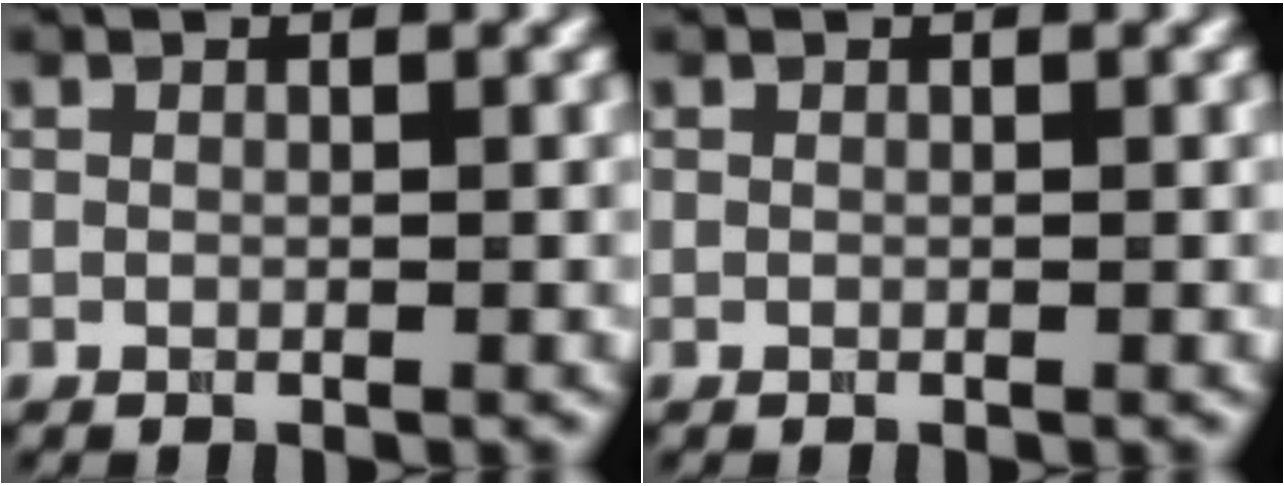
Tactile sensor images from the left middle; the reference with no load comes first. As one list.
[{"total": 0.0}]